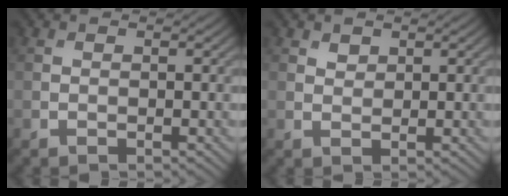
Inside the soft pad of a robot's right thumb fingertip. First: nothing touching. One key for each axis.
{"total": 1.1, "fx": 0.8, "fy": 0.6, "fz": 0.4, "tx": -0.008, "ty": -0.003, "tz": 0.018}